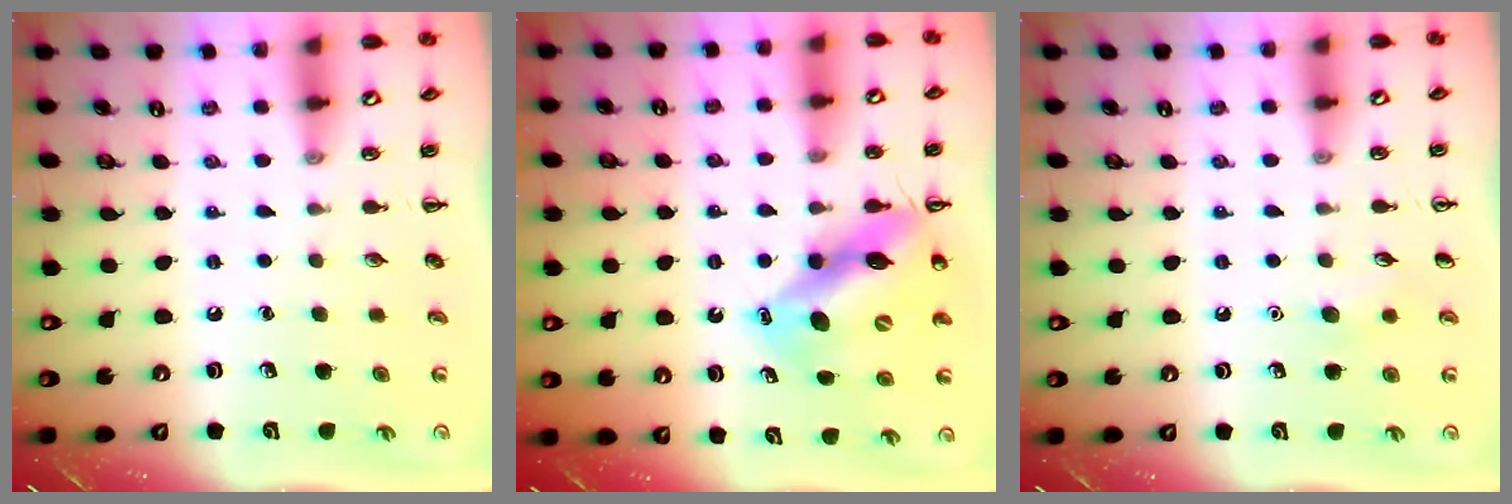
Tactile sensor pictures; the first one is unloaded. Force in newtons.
{"total": 13.4, "press": 12.8, "slide": 3.8}
{"total": 5.3, "press": 5.0, "slide": 1.7}